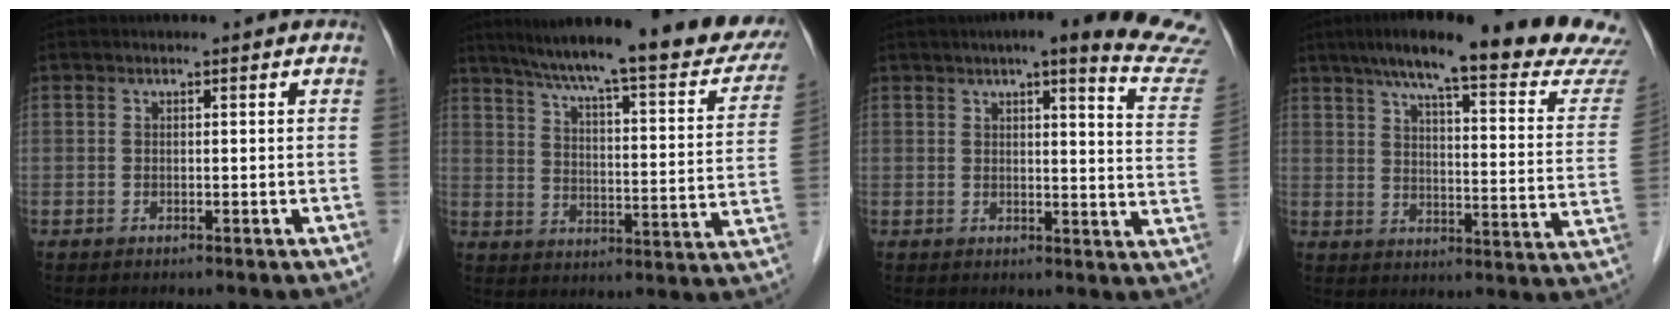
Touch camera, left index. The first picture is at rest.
{"total": 25.8, "force": [21.5, 3.2, 14.0], "torque": [-0.206, -0.027, 0.277]}
{"total": 17.9, "force": [16.3, 0.7, 7.4], "torque": [-0.075, -0.059, 0.166]}
{"total": 26.4, "force": [22.6, 1.6, 13.5], "torque": [-0.197, -0.043, 0.282]}